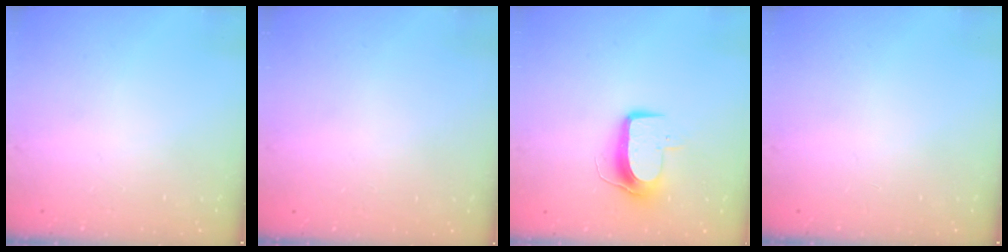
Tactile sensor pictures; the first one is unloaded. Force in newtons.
{"total": 0.0}
{"total": 9.5, "press": 9.5, "slide": 0.5}
{"total": 0.0}